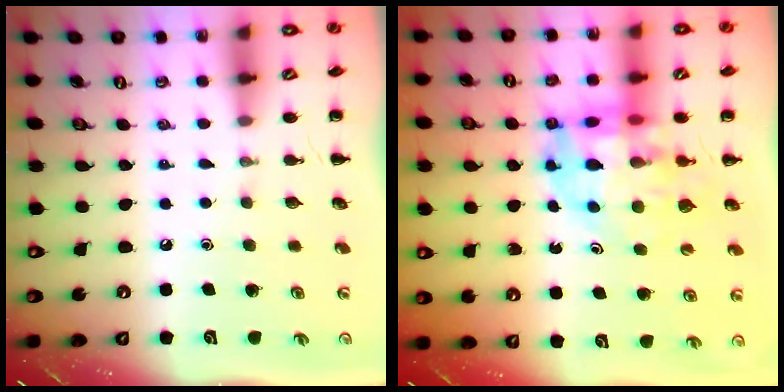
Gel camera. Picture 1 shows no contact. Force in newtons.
{"total": 13.0, "press": 12.5, "slide": 3.7}